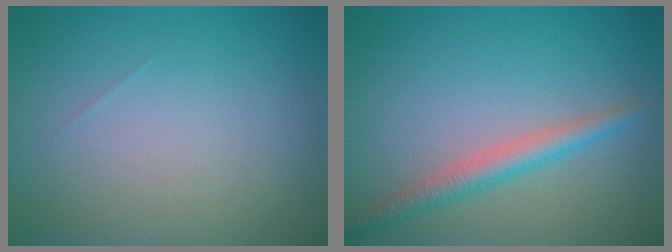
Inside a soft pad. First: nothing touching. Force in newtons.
{"total": 2.7, "press": 2.7, "slide": 0.1}